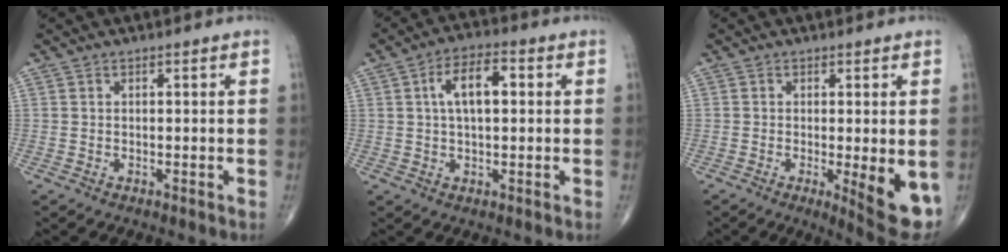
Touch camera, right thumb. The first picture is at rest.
{"total": 8.3, "force": [1.6, 3.9, 7.1], "torque": [-0.119, 0.016, 0.022]}
{"total": 9.3, "force": [-2.0, 2.4, 8.8], "torque": [-0.116, -0.022, -0.023]}